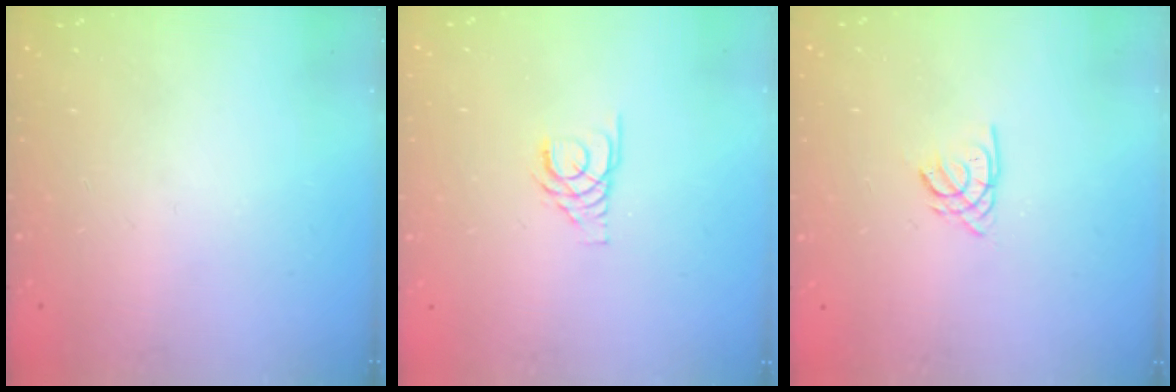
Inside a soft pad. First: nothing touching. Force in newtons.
{"total": 3.6, "press": 3.6, "slide": 0.4}
{"total": 1.8, "press": 1.8, "slide": 0.3}